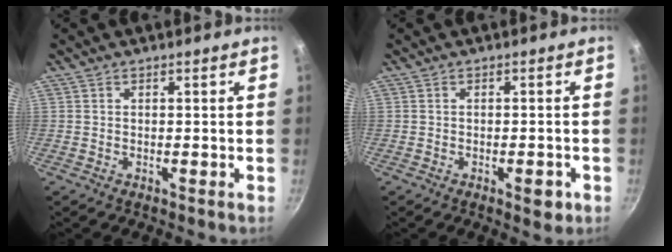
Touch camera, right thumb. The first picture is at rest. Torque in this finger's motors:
{"motor_torque": [0.97, 0.12, 0.59, -0.23, 0.12]}